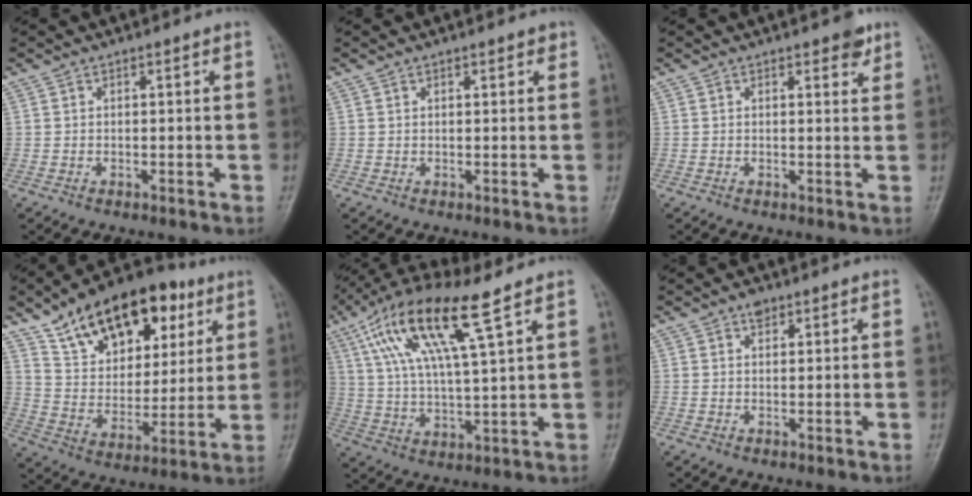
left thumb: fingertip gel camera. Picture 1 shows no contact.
{"total": 1.1, "force": [0.8, 0.5, 0.5], "torque": [0.000, -0.002, 0.005]}
{"total": 2.7, "force": [1.7, 1.2, 1.7], "torque": [-0.010, -0.007, 0.019]}
{"total": 22.6, "force": [12.1, 13.1, 13.9], "torque": [-0.184, -0.020, 0.205]}
{"total": 16.0, "force": [7.9, 3.0, 13.5], "torque": [-0.276, -0.010, 0.151]}
{"total": 1.9, "force": [1.2, 1.2, 0.8], "torque": [0.001, -0.003, 0.013]}